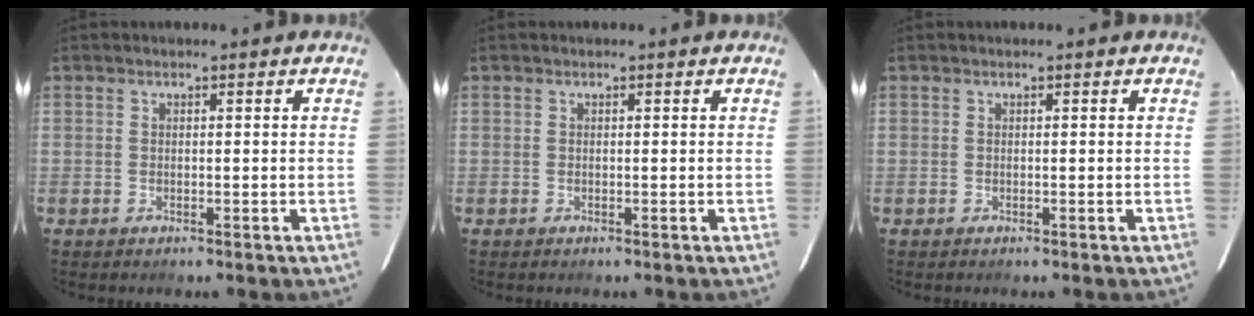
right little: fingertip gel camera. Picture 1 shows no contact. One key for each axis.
{"total": 0.0}
{"total": 0.0}